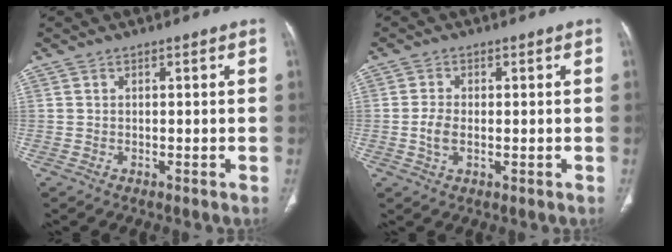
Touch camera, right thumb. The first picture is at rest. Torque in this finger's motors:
{"motor_torque": [-0.28, 0.42, 0.24, 0.43, 0.13]}